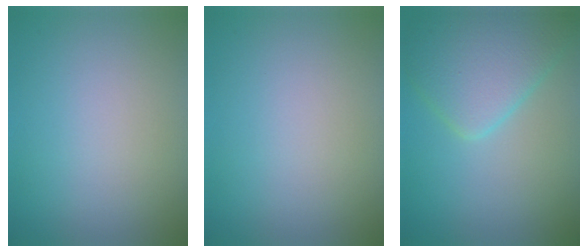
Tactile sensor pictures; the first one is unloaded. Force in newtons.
{"total": 0.0}
{"total": 5.6, "press": 5.6, "slide": 0.2}